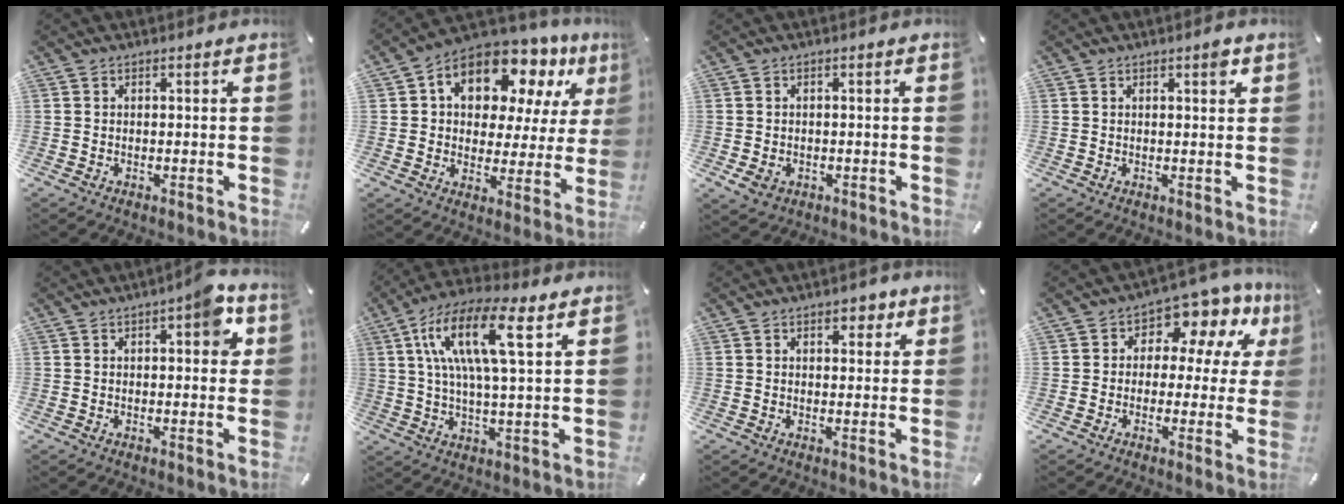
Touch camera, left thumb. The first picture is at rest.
{"total": 14.5, "force": [8.5, 9.0, 7.6], "torque": [-0.127, -0.056, 0.149]}
{"total": 2.7, "force": [-1.1, 2.2, 1.2], "torque": [-0.033, 0.000, -0.023]}
{"total": 1.9, "force": [1.0, 0.5, 1.6], "torque": [-0.017, -0.003, 0.012]}
{"total": 6.5, "force": [2.2, 2.6, 5.6], "torque": [-0.063, -0.008, 0.027]}
{"total": 14.6, "force": [5.8, 3.7, 12.9], "torque": [-0.275, -0.001, 0.093]}
{"total": 3.4, "force": [1.9, 2.0, 2.0], "torque": [-0.021, -0.004, 0.027]}
{"total": 9.1, "force": [4.4, 6.0, 5.3], "torque": [-0.083, -0.031, 0.081]}